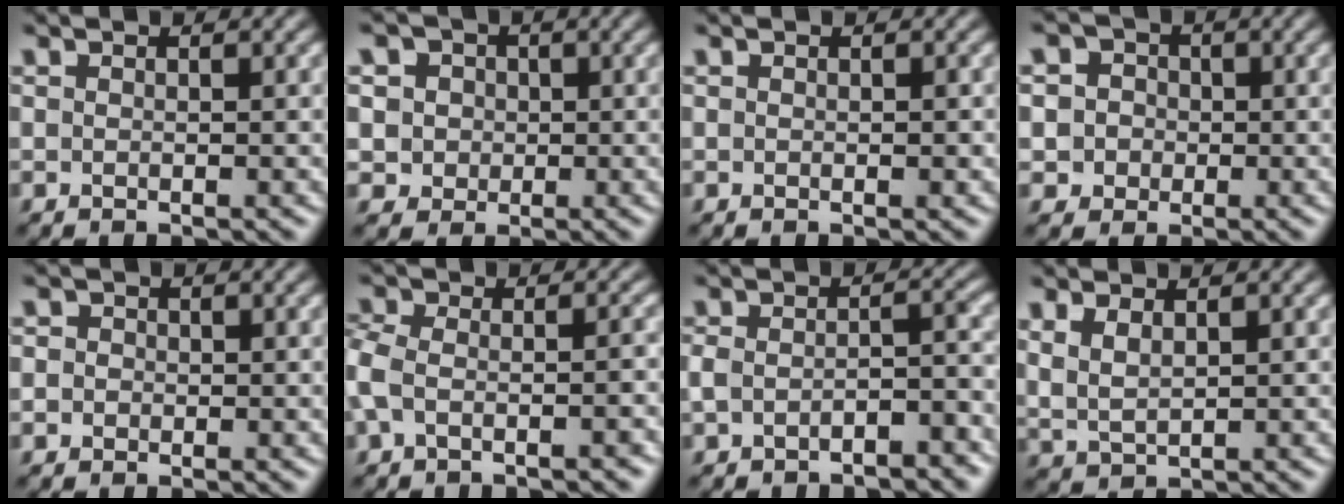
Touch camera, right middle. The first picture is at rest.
{"total": 5.6, "force": [2.4, 4.7, 1.9], "torque": [-0.039, 0.016, 0.029]}
{"total": 0.6, "force": [-0.2, 0.2, 0.5], "torque": [-0.005, 0.001, -0.003]}
{"total": 5.3, "force": [1.8, 4.7, 1.7], "torque": [-0.026, 0.026, 0.012]}
{"total": 1.5, "force": [0.0, 1.4, 0.5], "torque": [-0.003, 0.003, -0.009]}
{"total": 4.9, "force": [-1.8, 2.4, 3.8], "torque": [-0.062, -0.003, -0.029]}
{"total": 4.2, "force": [-2.5, 1.7, 2.9], "torque": [-0.049, 0.006, -0.039]}
{"total": 2.0, "force": [1.2, 1.0, 1.2], "torque": [-0.034, -0.002, 0.030]}